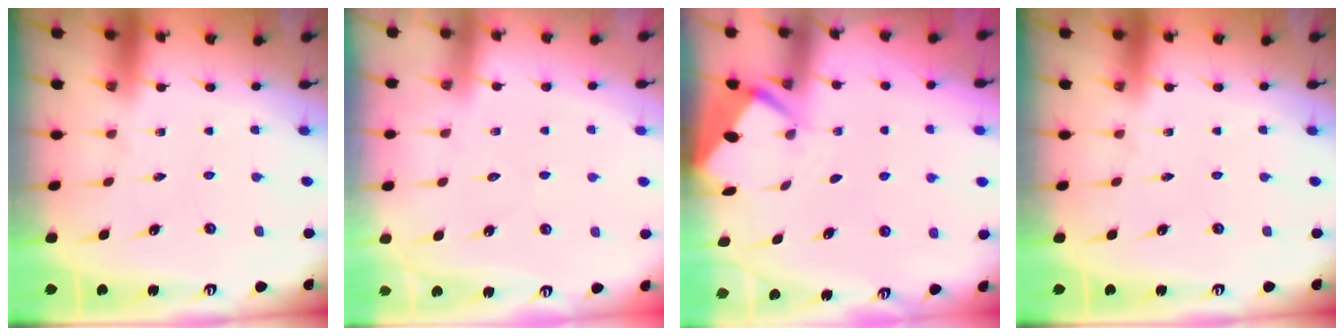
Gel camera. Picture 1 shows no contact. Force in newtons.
{"total": 3.8, "press": 3.8, "slide": 0.4}
{"total": 2.6, "press": 2.6, "slide": 0.4}
{"total": 0.0}